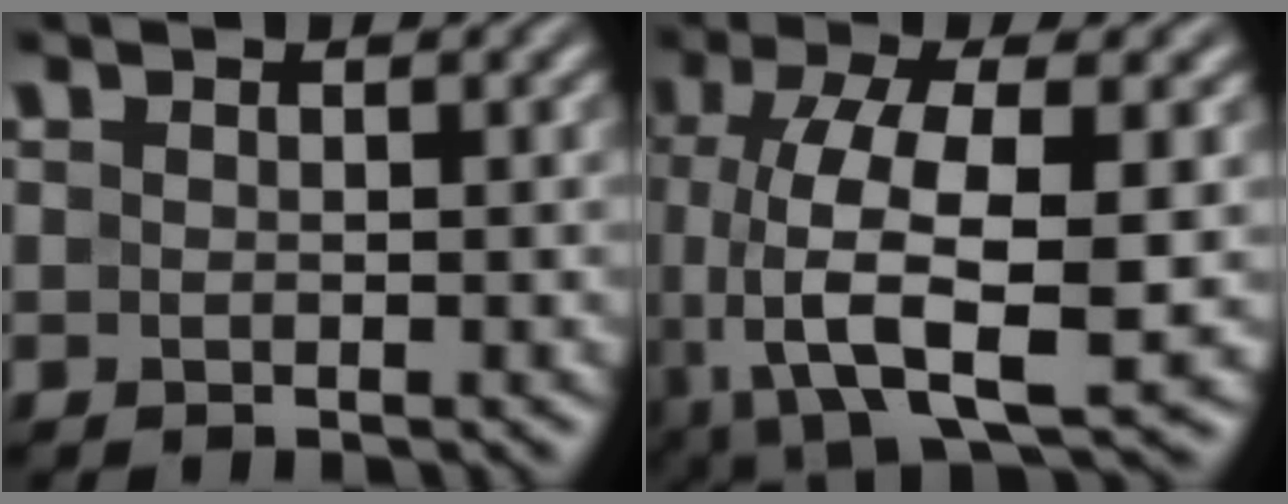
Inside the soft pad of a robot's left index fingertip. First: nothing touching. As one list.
[{"total": 10.5, "force": [-1.0, 4.1, 9.6], "torque": [-0.187, -0.010, -0.016]}]